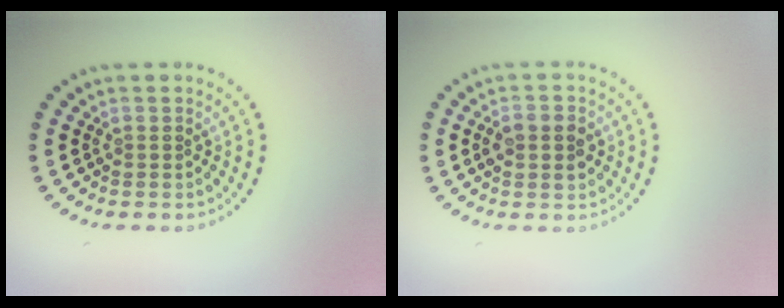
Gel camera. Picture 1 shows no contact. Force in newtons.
{"total": 2.8, "press": 2.8, "slide": 0.0}